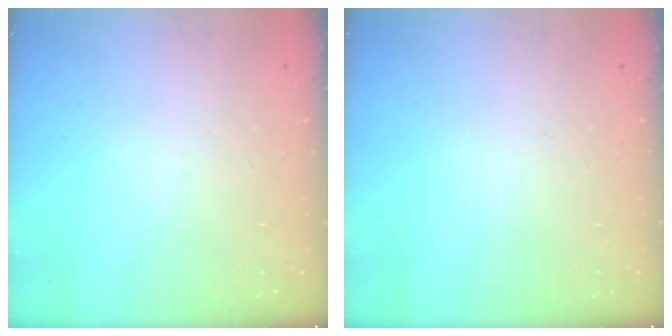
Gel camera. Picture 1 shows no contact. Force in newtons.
{"total": 0.0}